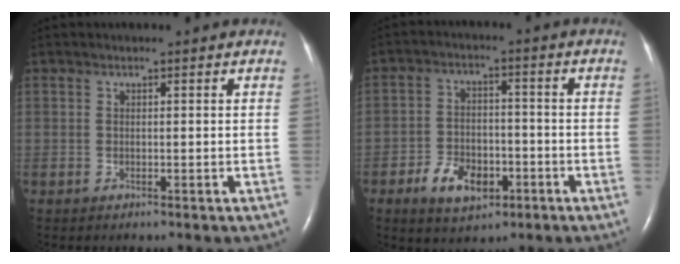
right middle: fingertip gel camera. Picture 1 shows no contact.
{"total": 7.4, "force": [-3.6, 4.4, 4.7], "torque": [-0.089, 0.008, -0.055]}